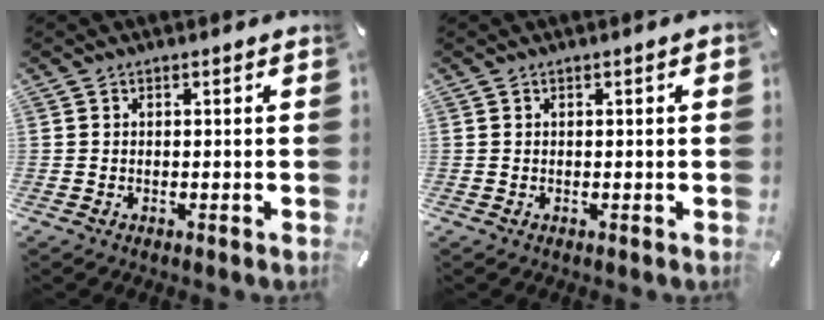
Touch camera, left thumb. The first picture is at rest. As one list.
[{"total": 1.0, "force": [0.2, 0.1, 1.0], "torque": [-0.018, 0.000, 0.002]}]